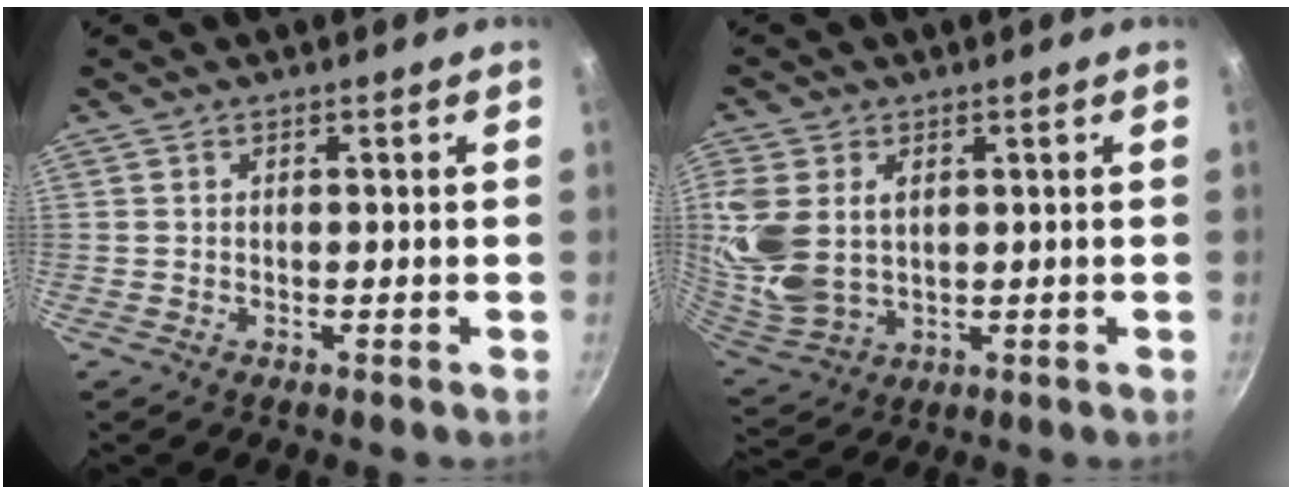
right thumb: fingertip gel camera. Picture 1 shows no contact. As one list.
[{"total": 15.1, "force": [3.1, 10.8, 10.1], "torque": [-0.228, -0.012, 0.075]}]